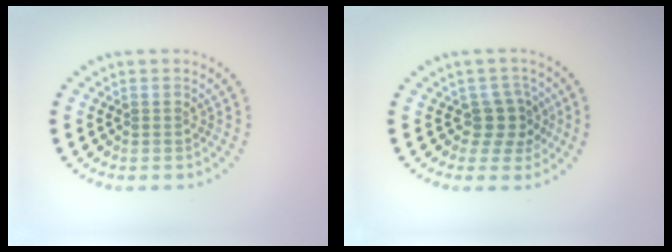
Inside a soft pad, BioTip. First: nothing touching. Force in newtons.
{"total": 2.5, "press": 1.9, "slide": 1.5}